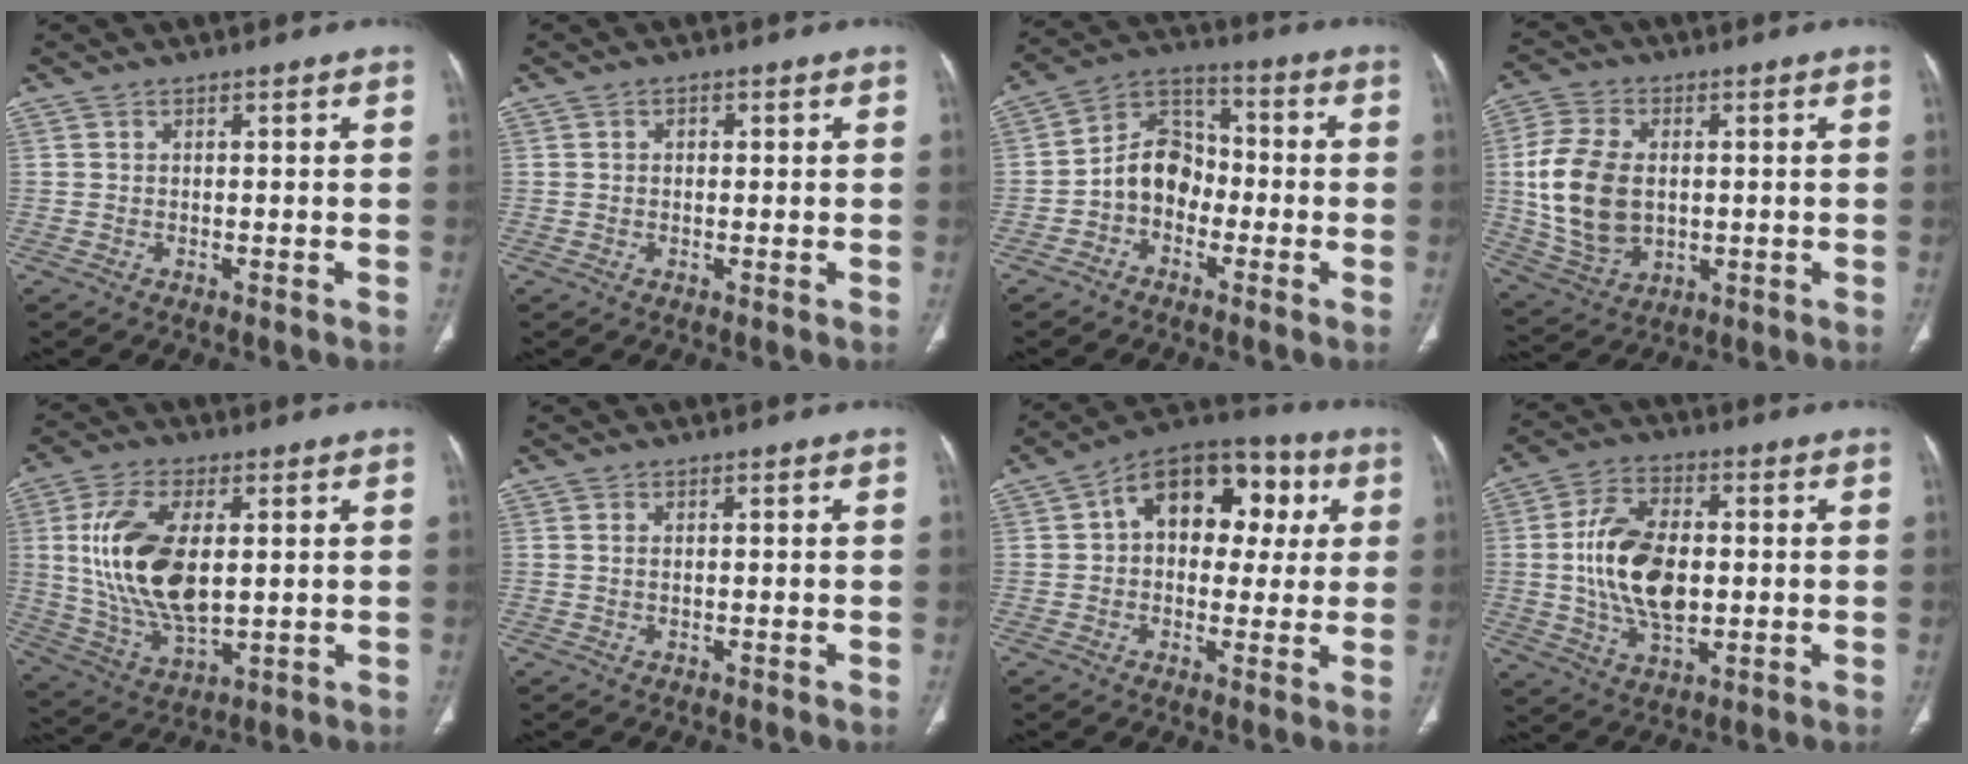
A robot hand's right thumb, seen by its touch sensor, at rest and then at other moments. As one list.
[{"total": 1.3, "force": [0.3, 0.9, 0.8], "torque": [-0.011, 0.002, 0.005]}, {"total": 9.6, "force": [-2.5, 7.5, 5.4], "torque": [-0.068, 0.041, -0.061]}, {"total": 14.9, "force": [0.6, 10.0, 11.0], "torque": [-0.214, -0.004, 0.022]}, {"total": 17.4, "force": [2.4, 8.8, 14.8], "torque": [-0.292, -0.013, 0.054]}, {"total": 0.6, "force": [0.2, 0.3, 0.5], "torque": [-0.015, 0.002, 0.005]}, {"total": 16.9, "force": [3.8, 11.3, 11.9], "torque": [-0.121, 0.029, 0.047]}, {"total": 15.0, "force": [0.2, 8.7, 12.2], "torque": [-0.216, 0.005, 0.005]}]